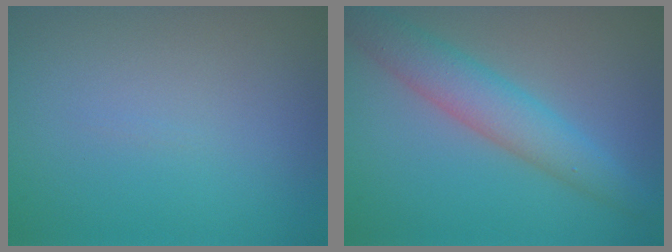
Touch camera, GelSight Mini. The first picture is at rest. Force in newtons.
{"total": 4.5, "press": 4.5, "slide": 0.1}